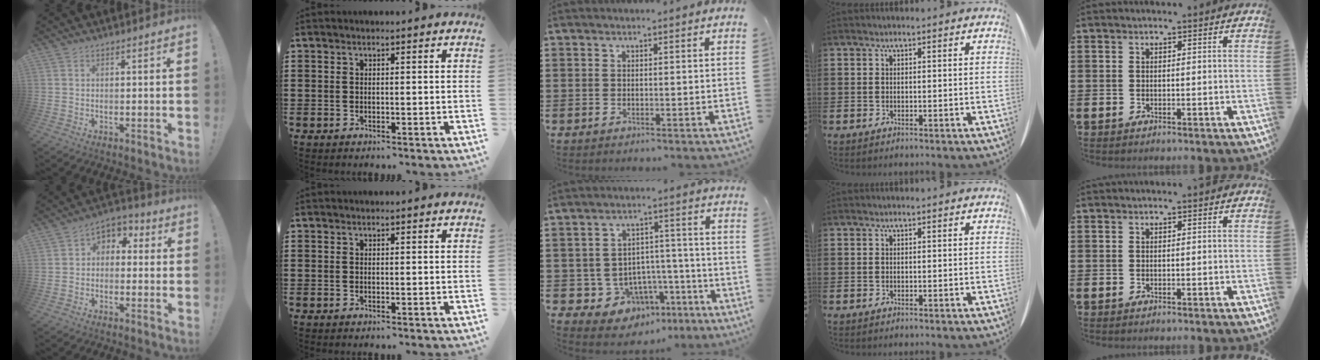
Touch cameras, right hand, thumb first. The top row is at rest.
{"thumb": {"total": 4.7, "force": [-1.4, 3.8, 2.3], "torque": [-0.035, 0.018, -0.022]}, "middle": {"total": 6.9, "force": [-4.0, 5.4, 1.3], "torque": [-0.041, 0.024, -0.069]}}